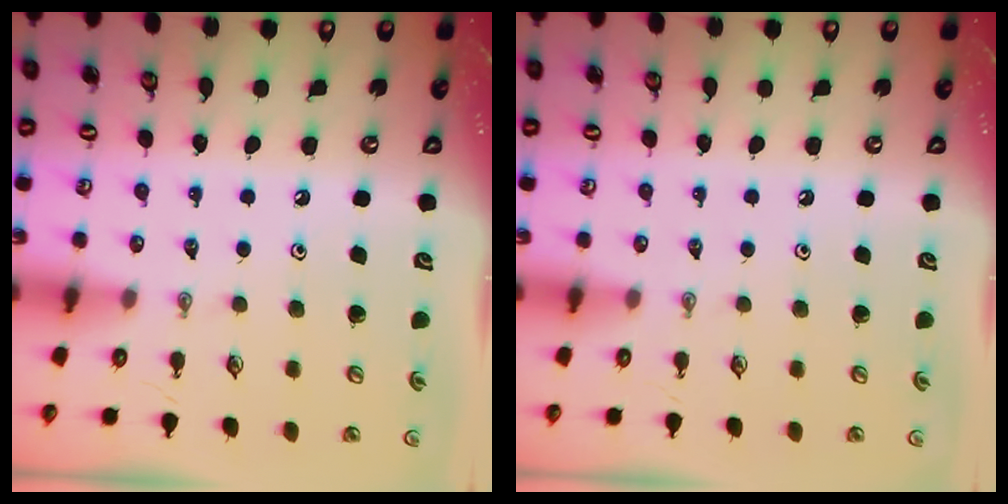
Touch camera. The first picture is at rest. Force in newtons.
{"total": 0.0}